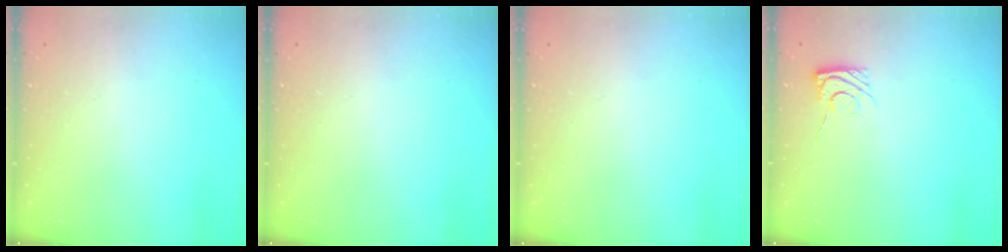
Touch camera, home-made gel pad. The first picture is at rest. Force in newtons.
{"total": 0.0}
{"total": 0.0}
{"total": 6.1, "press": 5.9, "slide": 1.6}